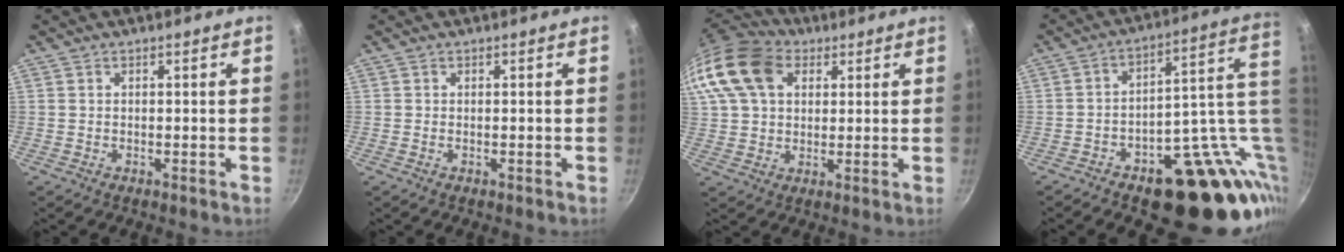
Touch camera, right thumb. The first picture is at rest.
{"total": 0.0}
{"total": 18.0, "force": [6.5, 13.1, 10.6], "torque": [-0.217, 0.022, 0.108]}
{"total": 23.0, "force": [-3.5, 13.8, 18.0], "torque": [-0.153, 0.035, -0.029]}